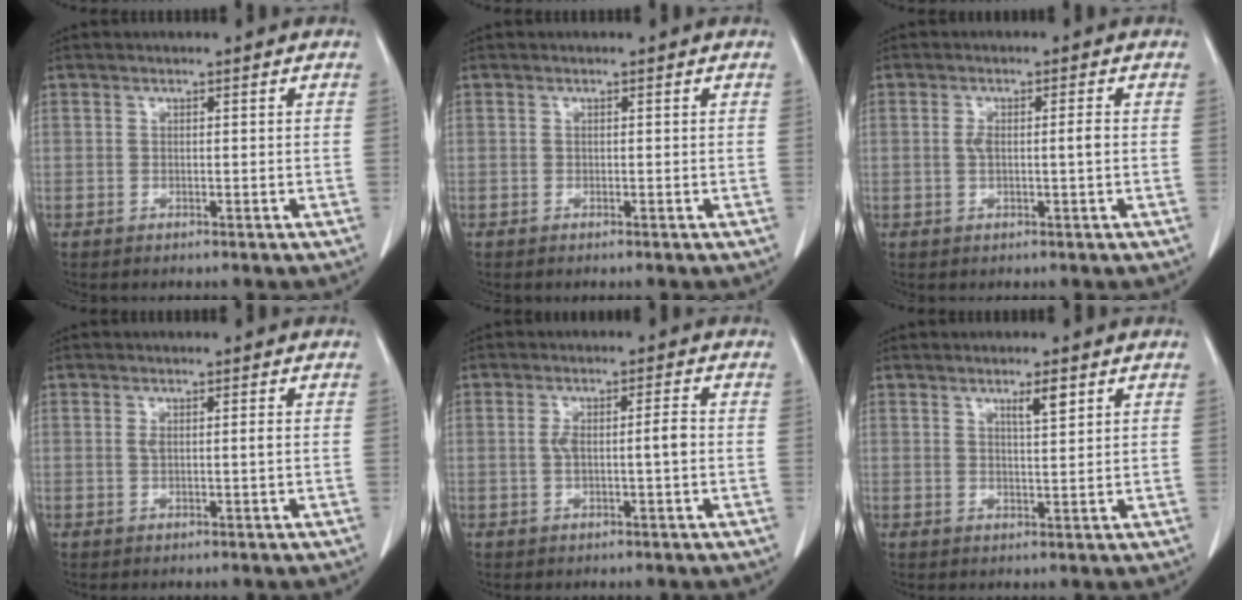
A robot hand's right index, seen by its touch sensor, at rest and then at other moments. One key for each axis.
{"total": 0.0}
{"total": 2.9, "fx": 0.0, "fy": 0.4, "fz": 2.8, "tx": -0.055, "ty": 0.003, "tz": 0.002}
{"total": 1.5, "fx": 0.2, "fy": 0.1, "fz": 1.4, "tx": -0.027, "ty": 0.000, "tz": 0.005}
{"total": 4.1, "fx": -0.2, "fy": 0.5, "fz": 4.0, "tx": -0.078, "ty": 0.011, "tz": 0.002}
{"total": 3.0, "fx": 1.7, "fy": 0.3, "fz": 2.4, "tx": -0.042, "ty": -0.002, "tz": 0.029}